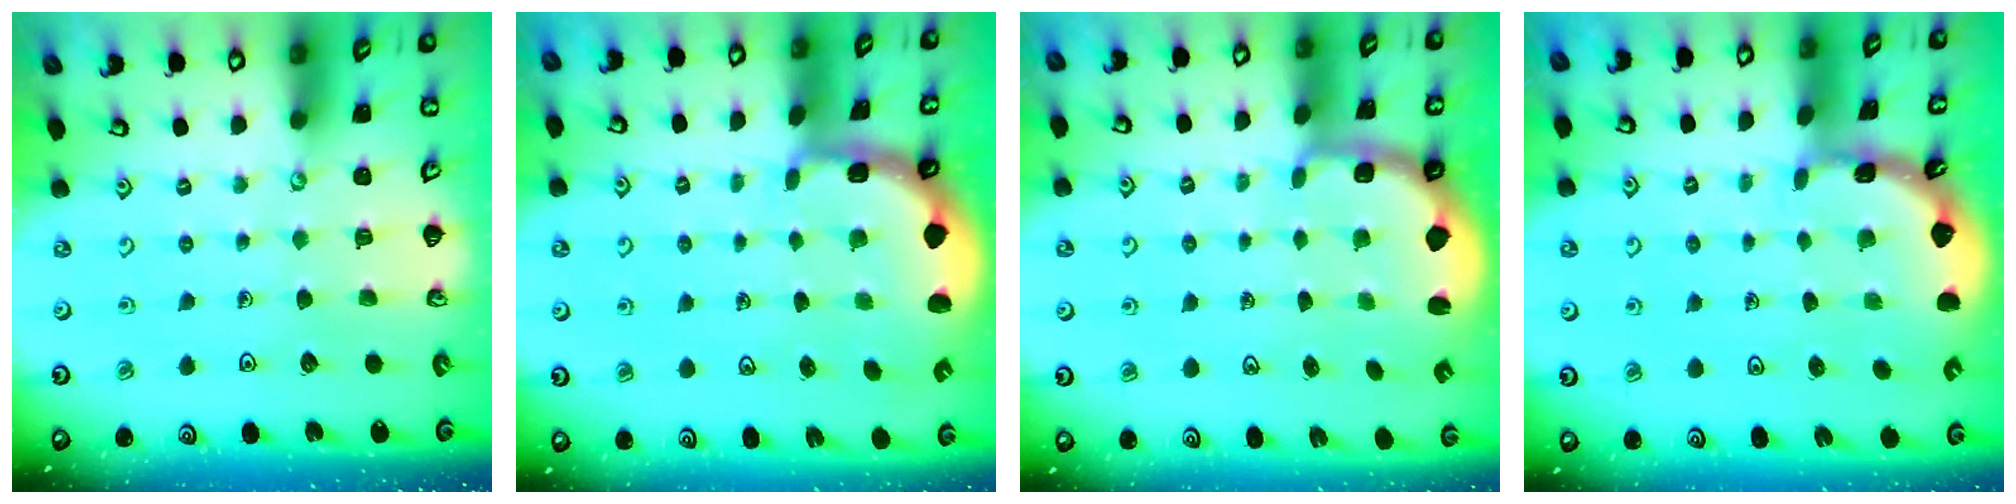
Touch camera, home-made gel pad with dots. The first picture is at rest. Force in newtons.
{"total": 1.7, "press": 1.5, "slide": 0.7}
{"total": 2.2, "press": 1.5, "slide": 1.6}
{"total": 1.7, "press": 1.6, "slide": 0.1}